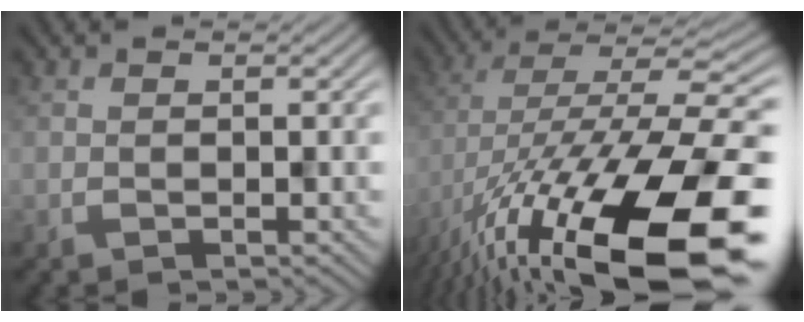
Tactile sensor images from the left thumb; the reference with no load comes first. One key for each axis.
{"total": 18.8, "fx": -8.4, "fy": 7.2, "fz": 15.2, "tx": -0.258, "ty": -0.028, "tz": -0.118}